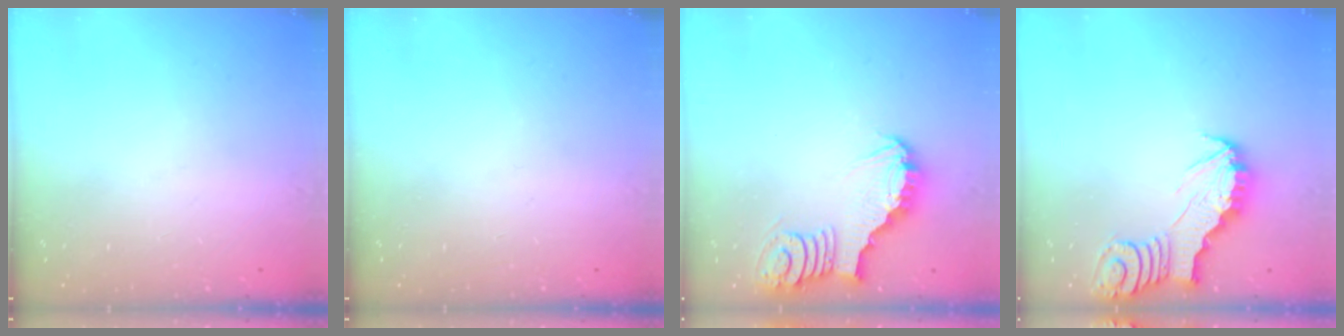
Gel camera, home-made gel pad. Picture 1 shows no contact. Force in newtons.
{"total": 0.0}
{"total": 3.9, "press": 3.9, "slide": 0.3}
{"total": 2.5, "press": 2.5, "slide": 0.1}